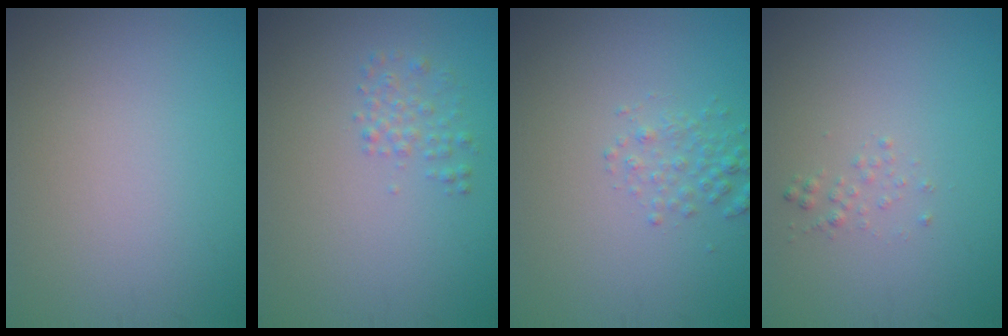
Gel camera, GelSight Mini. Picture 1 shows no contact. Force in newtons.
{"total": 1.5, "press": 1.5, "slide": 0.1}
{"total": 1.7, "press": 1.7, "slide": 0.1}
{"total": 0.8, "press": 0.8, "slide": 0.1}